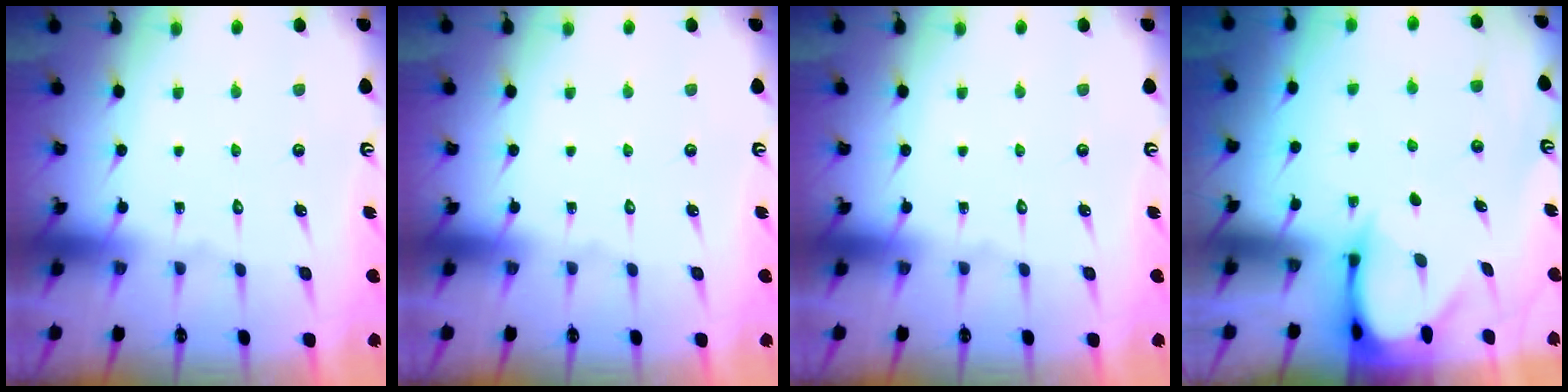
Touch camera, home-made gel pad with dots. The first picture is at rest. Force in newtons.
{"total": 0.0}
{"total": 0.0}
{"total": 3.5, "press": 3.5, "slide": 0.3}